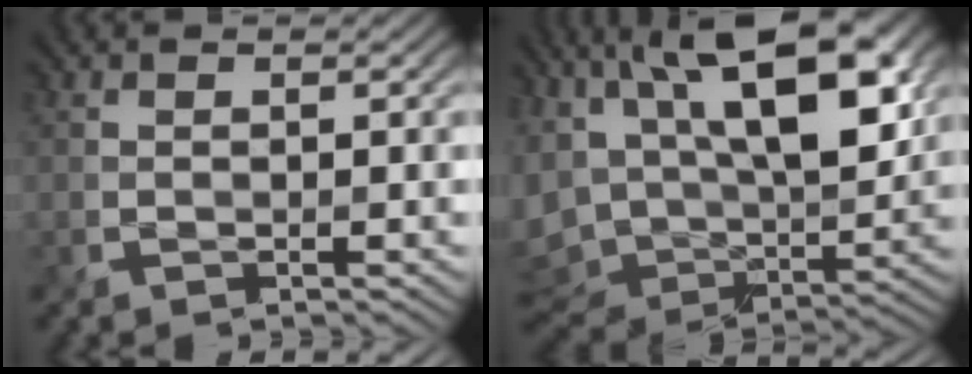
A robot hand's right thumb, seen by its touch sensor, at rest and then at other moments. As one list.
[{"total": 17.6, "force": [6.2, 8.7, 13.9], "torque": [-0.259, 0.021, 0.087]}]